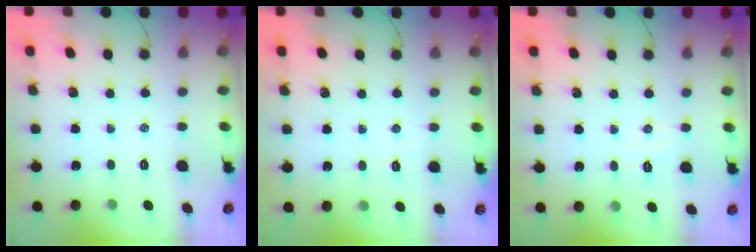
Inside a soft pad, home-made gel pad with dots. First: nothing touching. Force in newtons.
{"total": 1.8, "press": 1.7, "slide": 0.5}
{"total": 3.7, "press": 3.6, "slide": 0.9}